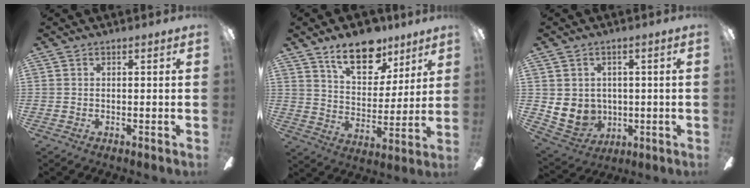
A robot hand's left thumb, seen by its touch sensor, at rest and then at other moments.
{"total": 15.5, "force": [10.8, 7.8, 7.9], "torque": [-0.113, -0.056, 0.191]}
{"total": 7.5, "force": [0.9, 7.1, 2.4], "torque": [-0.079, -0.006, 0.024]}